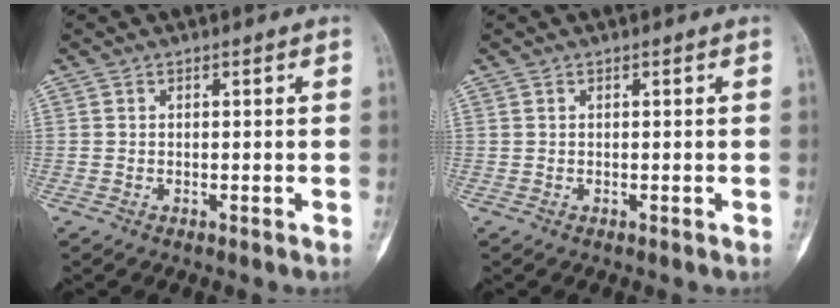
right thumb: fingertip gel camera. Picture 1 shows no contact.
{"total": 0.0}